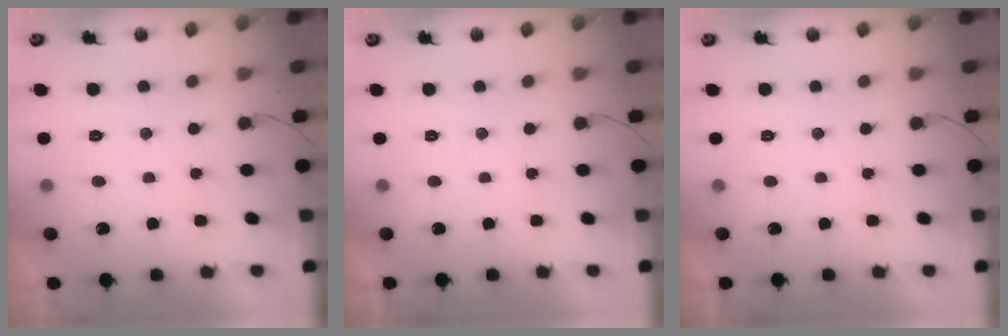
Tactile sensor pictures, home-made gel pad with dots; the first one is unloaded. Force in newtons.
{"total": 1.9, "press": 1.9, "slide": 0.1}
{"total": 1.8, "press": 1.8, "slide": 0.1}